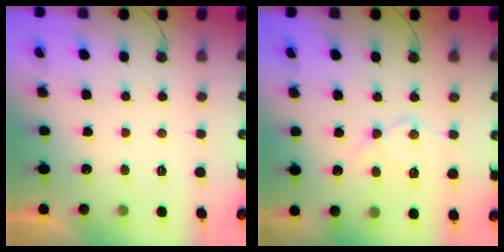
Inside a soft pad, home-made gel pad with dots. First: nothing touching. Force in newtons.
{"total": 11.0, "press": 11.0, "slide": 0.9}